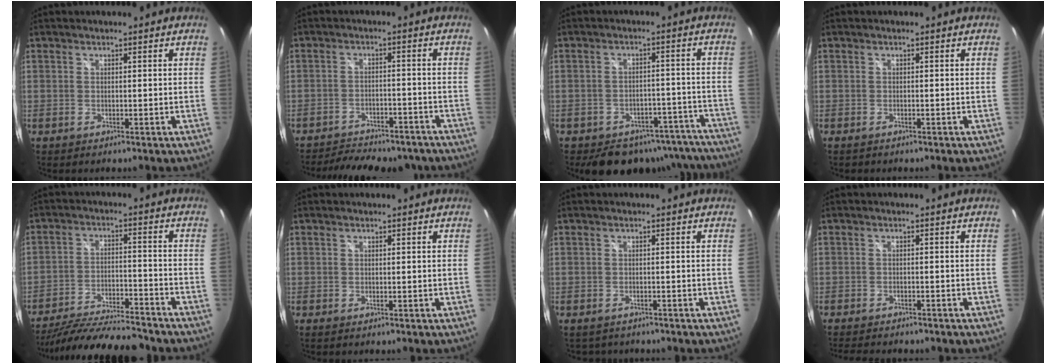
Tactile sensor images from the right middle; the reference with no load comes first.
{"total": 15.6, "force": [-13.3, 5.1, 6.3], "torque": [-0.131, -0.004, -0.169]}
{"total": 15.8, "force": [-12.9, 7.8, 4.6], "torque": [-0.083, 0.034, -0.137]}
{"total": 0.6, "force": [-0.5, 0.2, 0.2], "torque": [-0.004, 0.000, -0.010]}
{"total": 18.5, "force": [-16.3, 2.7, 8.3], "torque": [-0.161, -0.024, -0.254]}
{"total": 0.0}
{"total": 2.6, "force": [-2.2, 1.3, 0.6], "torque": [-0.016, -0.008, -0.031]}
{"total": 7.4, "force": [-6.3, 2.1, 3.2], "torque": [-0.069, -0.016, -0.092]}